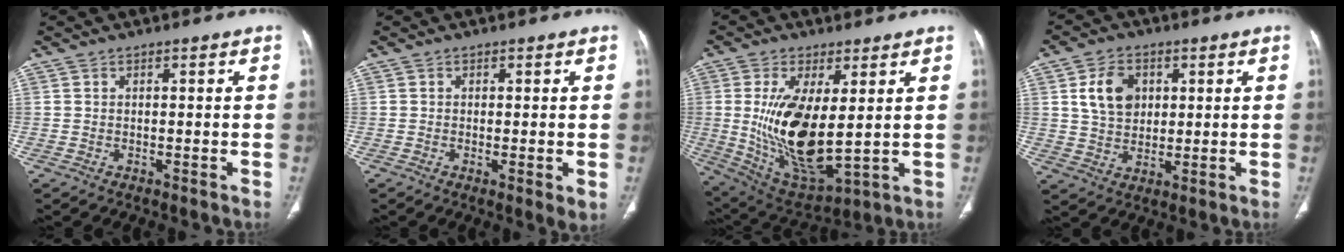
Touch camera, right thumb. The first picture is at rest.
{"total": 2.9, "force": [-0.4, 0.7, 2.8], "torque": [-0.051, -0.012, -0.008]}
{"total": 17.5, "force": [1.4, 7.3, 15.8], "torque": [-0.293, -0.028, 0.048]}
{"total": 8.5, "force": [2.5, 6.4, 5.1], "torque": [-0.069, -0.008, 0.047]}